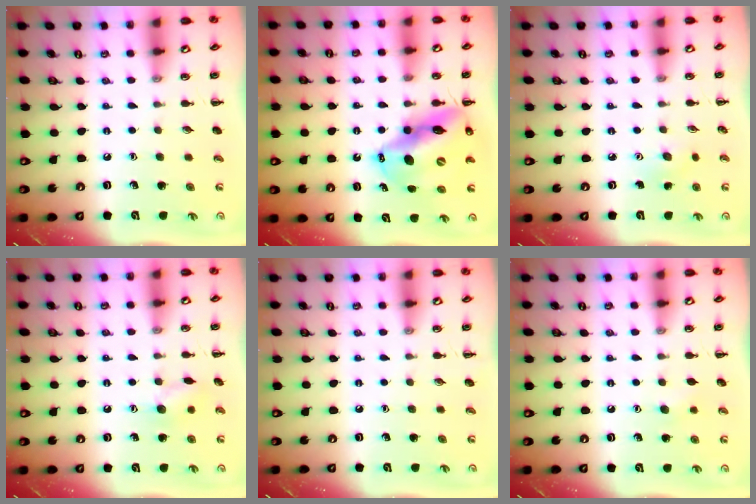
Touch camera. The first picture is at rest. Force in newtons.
{"total": 16.1, "press": 15.4, "slide": 4.6}
{"total": 3.5, "press": 3.4, "slide": 0.9}
{"total": 7.0, "press": 7.0, "slide": 0.7}
{"total": 0.0}
{"total": 4.7, "press": 4.5, "slide": 1.3}